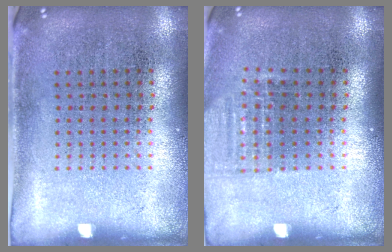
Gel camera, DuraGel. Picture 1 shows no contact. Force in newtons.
{"total": 1.0, "press": 0.9, "slide": 0.5}